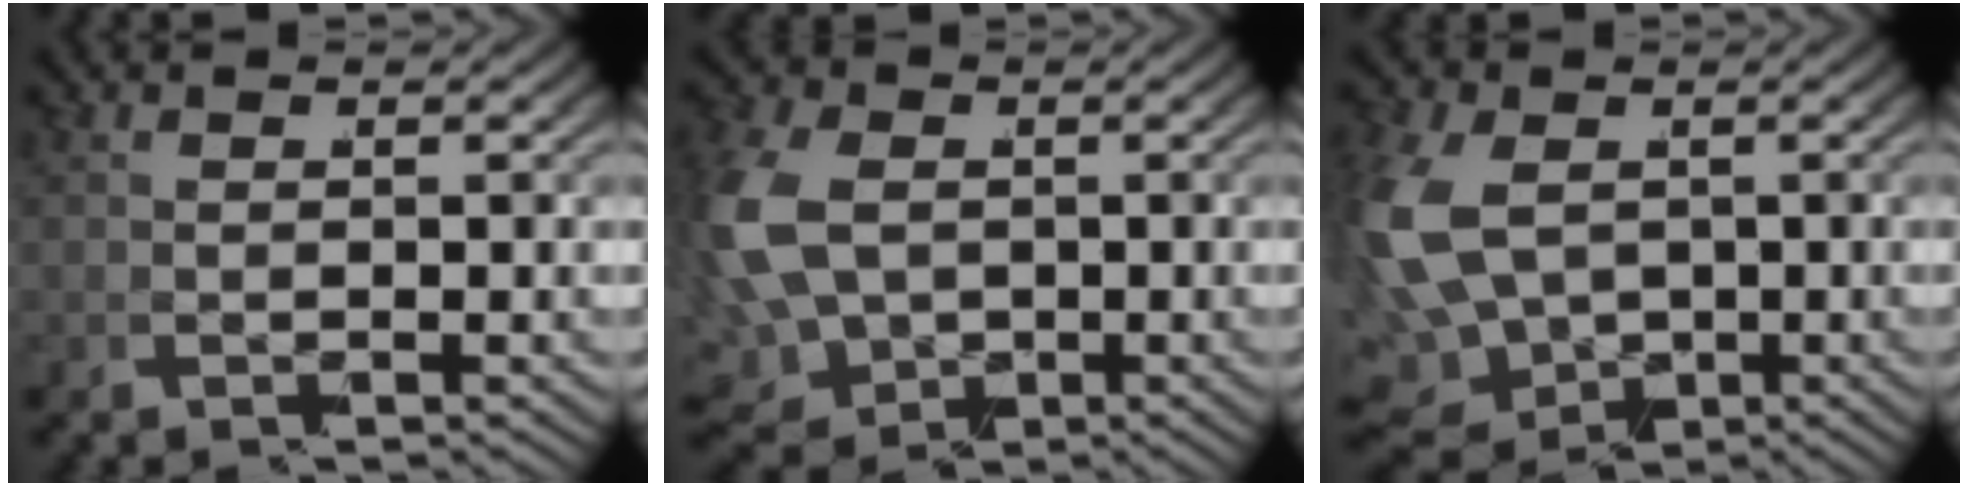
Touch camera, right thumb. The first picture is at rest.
{"total": 9.9, "force": [-0.8, 7.8, 6.0], "torque": [-0.167, -0.054, 0.018]}
{"total": 12.2, "force": [-1.9, 10.1, 6.6], "torque": [-0.177, -0.061, -0.003]}